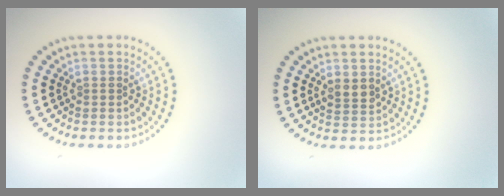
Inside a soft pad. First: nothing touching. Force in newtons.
{"total": 1.8, "press": 1.7, "slide": 0.4}